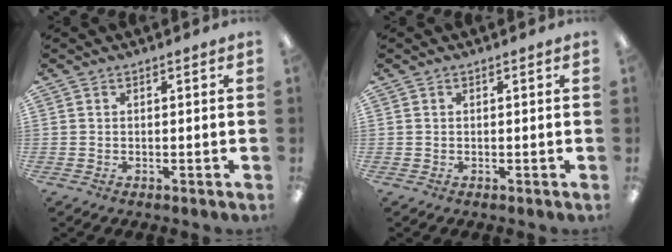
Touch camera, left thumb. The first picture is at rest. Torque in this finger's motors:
{"motor_torque": [0.01, 0.04, -0.20, 0.15, 0.00]}